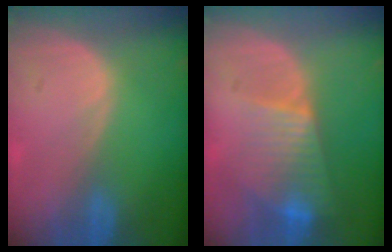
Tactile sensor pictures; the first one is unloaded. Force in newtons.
{"total": 7.9, "press": 6.8, "slide": 4.0}